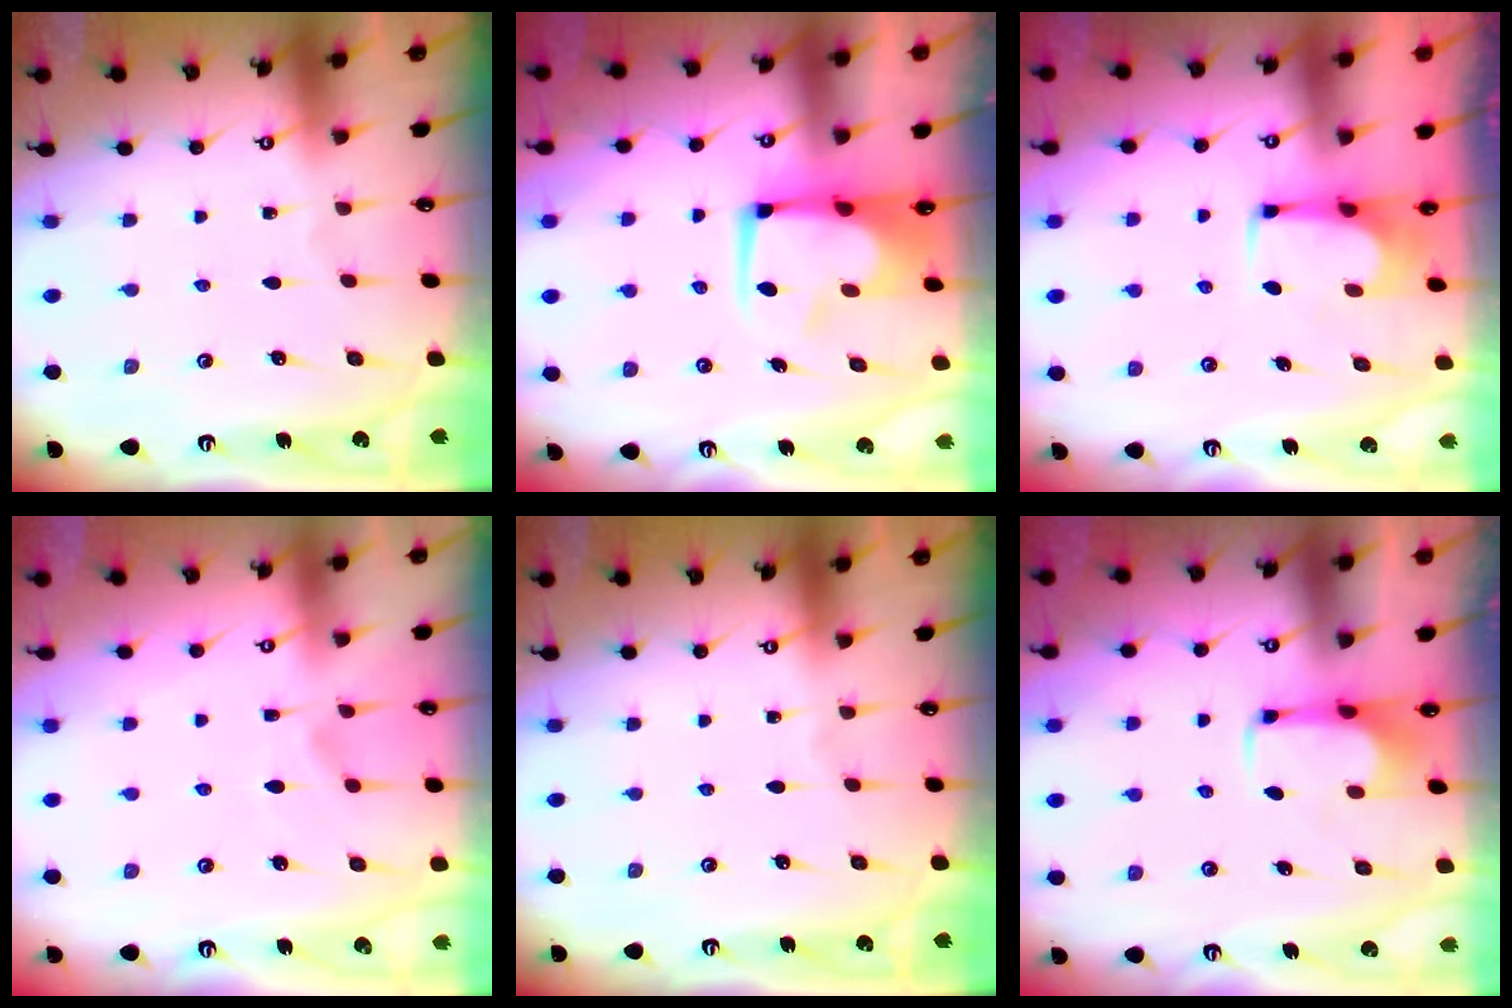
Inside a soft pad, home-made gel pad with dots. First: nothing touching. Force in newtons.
{"total": 3.4, "press": 3.3, "slide": 0.8}
{"total": 3.6, "press": 3.6, "slide": 0.2}
{"total": 2.4, "press": 2.1, "slide": 1.2}
{"total": 0.0}
{"total": 2.0, "press": 2.0, "slide": 0.3}